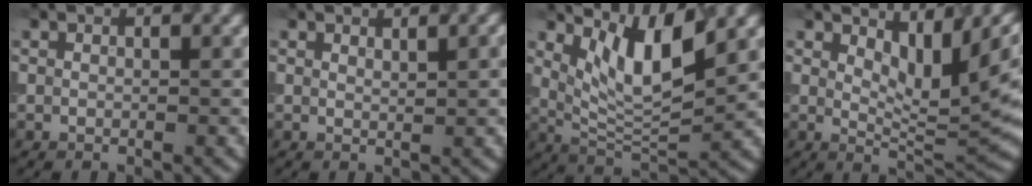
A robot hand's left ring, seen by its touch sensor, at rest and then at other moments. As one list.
[{"total": 1.9, "force": [1.0, 0.4, 1.5], "torque": [-0.014, 0.005, 0.015]}, {"total": 5.9, "force": [2.8, 1.8, 4.9], "torque": [-0.091, -0.012, 0.055]}, {"total": 7.1, "force": [2.7, 2.0, 6.3], "torque": [-0.098, -0.010, 0.046]}]